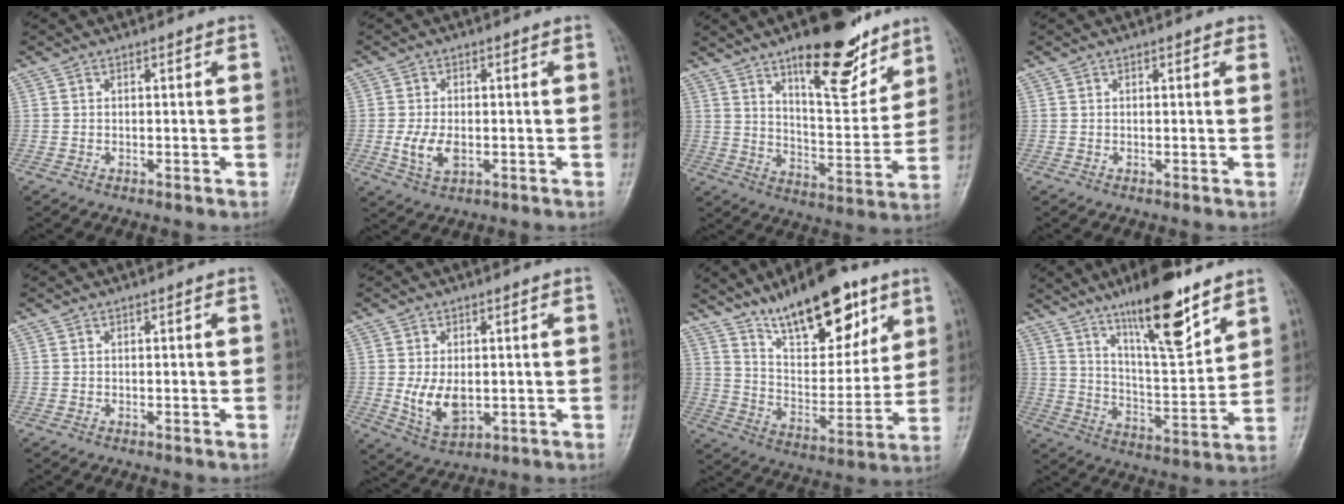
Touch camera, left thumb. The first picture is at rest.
{"total": 5.2, "force": [-0.9, 3.1, 4.1], "torque": [-0.085, -0.007, -0.013]}
{"total": 17.4, "force": [11.5, 6.0, 11.5], "torque": [-0.129, -0.076, 0.184]}
{"total": 0.9, "force": [0.6, 0.5, 0.5], "torque": [-0.002, -0.002, 0.004]}
{"total": 0.0}
{"total": 7.0, "force": [-0.2, 4.3, 5.4], "torque": [-0.089, -0.016, 0.009]}
{"total": 19.2, "force": [12.7, 7.5, 12.4], "torque": [-0.145, -0.068, 0.218]}
{"total": 16.8, "force": [11.2, 4.3, 11.8], "torque": [-0.170, -0.066, 0.195]}